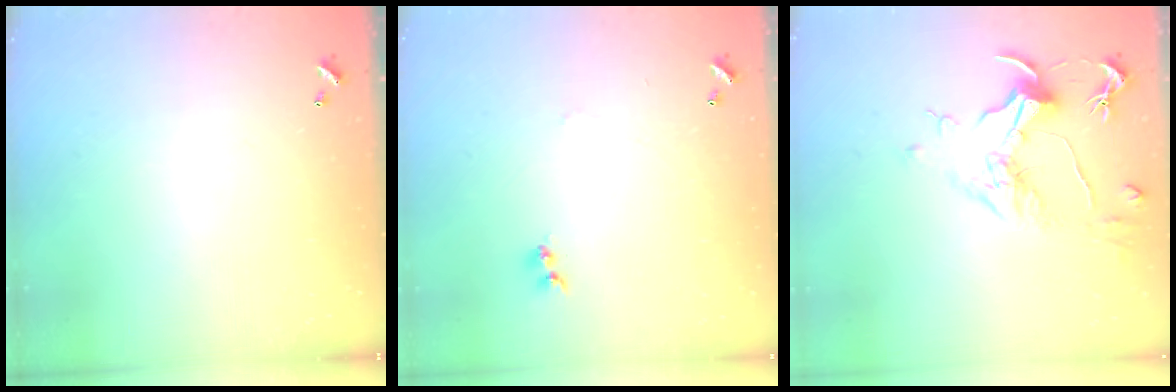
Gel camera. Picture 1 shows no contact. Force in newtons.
{"total": 1.1, "press": 0.9, "slide": 0.5}
{"total": 1.6, "press": 1.4, "slide": 0.7}